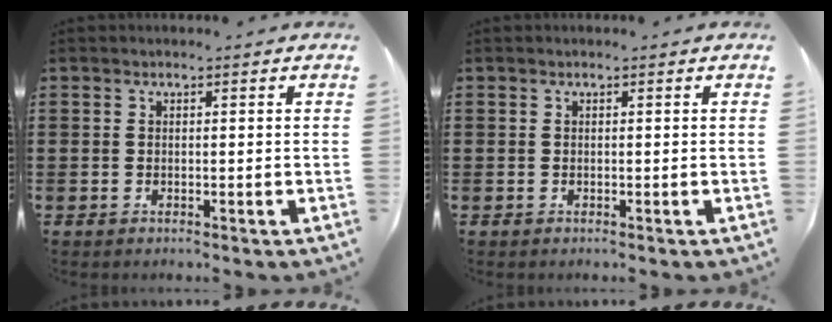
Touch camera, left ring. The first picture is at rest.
{"total": 0.0}